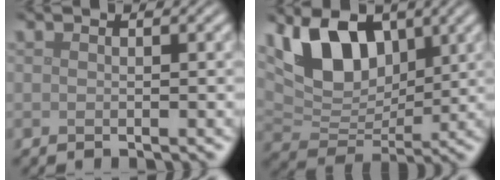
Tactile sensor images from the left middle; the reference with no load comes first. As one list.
[{"total": 8.0, "force": [3.4, 4.8, 5.4], "torque": [-0.112, -0.004, 0.055]}]